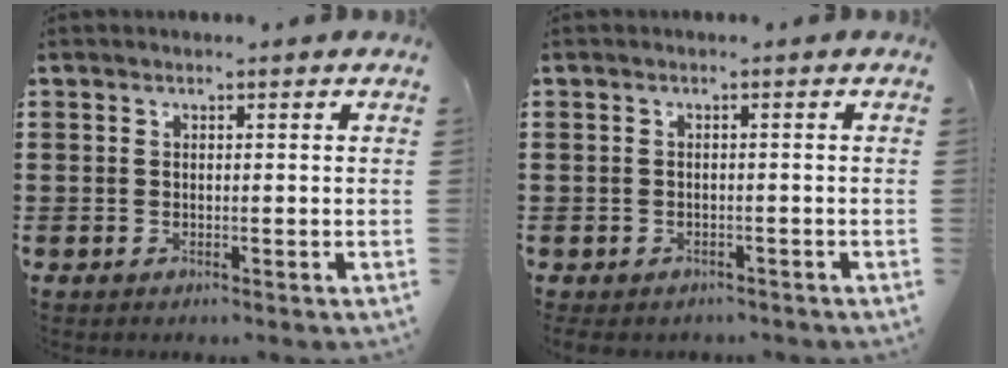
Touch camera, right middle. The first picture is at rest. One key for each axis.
{"total": 1.0, "fx": -1.0, "fy": 0.4, "fz": 0.0, "tx": -0.005, "ty": 0.001, "tz": -0.022}